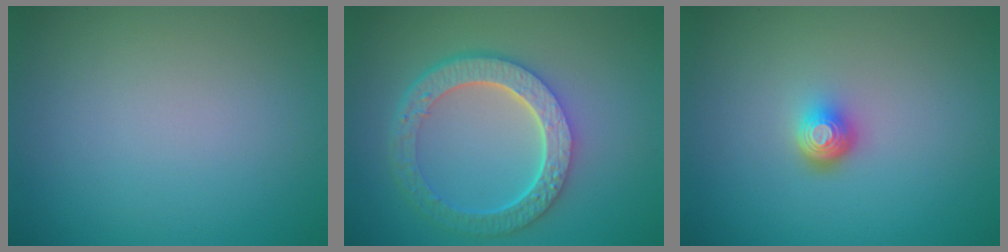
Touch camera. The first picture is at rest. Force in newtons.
{"total": 6.3, "press": 4.7, "slide": 4.2}
{"total": 2.3, "press": 1.5, "slide": 1.7}